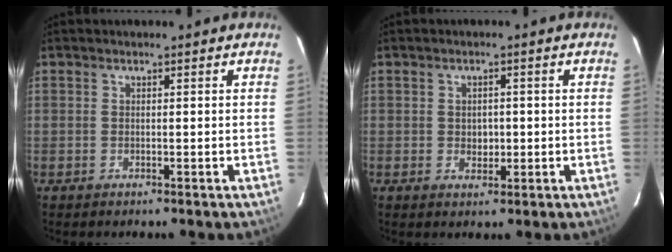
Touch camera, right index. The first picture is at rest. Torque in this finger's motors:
{"motor_torque": [-0.01, 0.06, -0.04, 0.00]}